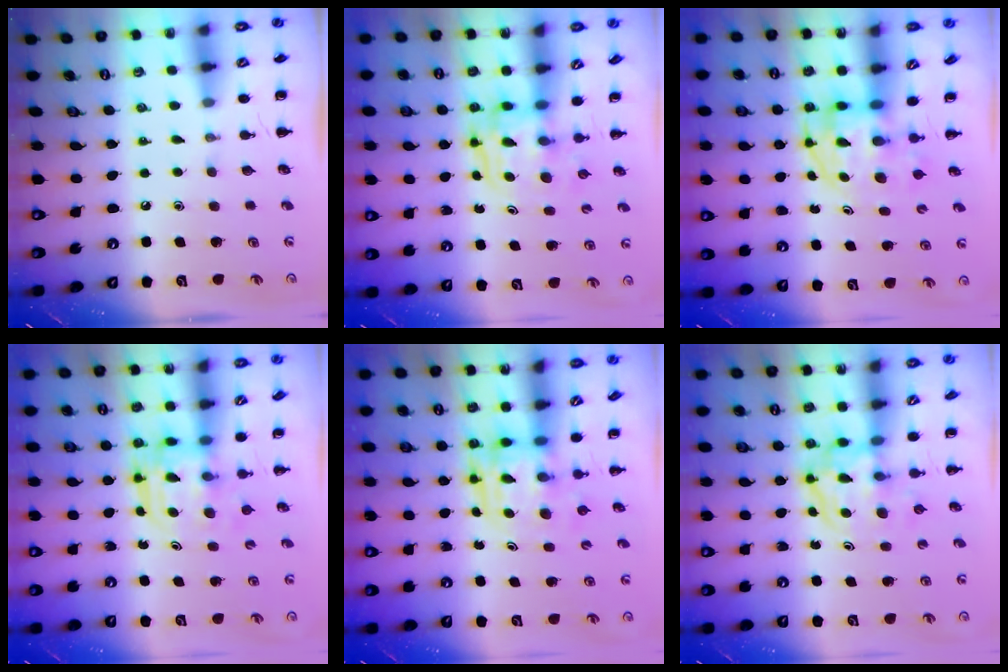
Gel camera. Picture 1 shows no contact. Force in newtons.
{"total": 3.4, "press": 3.4, "slide": 0.3}
{"total": 3.5, "press": 3.4, "slide": 0.5}
{"total": 3.1, "press": 3.1, "slide": 0.2}
{"total": 3.9, "press": 3.9, "slide": 0.7}
{"total": 3.9, "press": 3.9, "slide": 0.4}